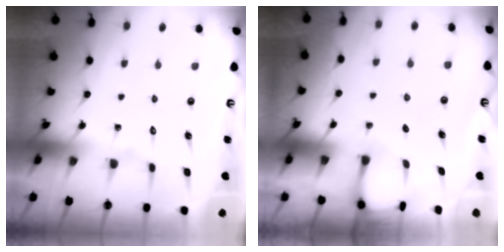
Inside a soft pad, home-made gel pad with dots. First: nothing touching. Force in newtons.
{"total": 2.3, "press": 2.3, "slide": 0.3}